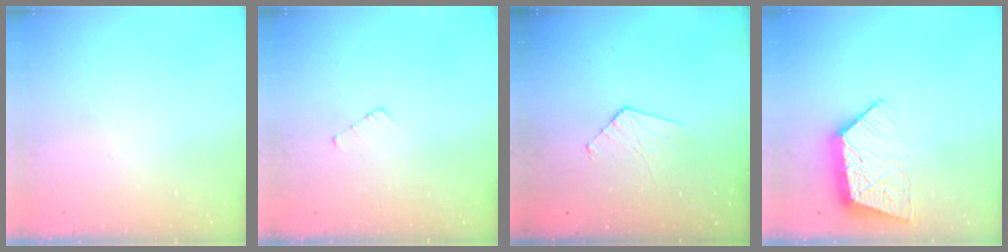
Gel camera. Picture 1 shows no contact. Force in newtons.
{"total": 2.9, "press": 2.9, "slide": 0.3}
{"total": 4.9, "press": 4.8, "slide": 0.4}
{"total": 13.6, "press": 13.5, "slide": 1.0}